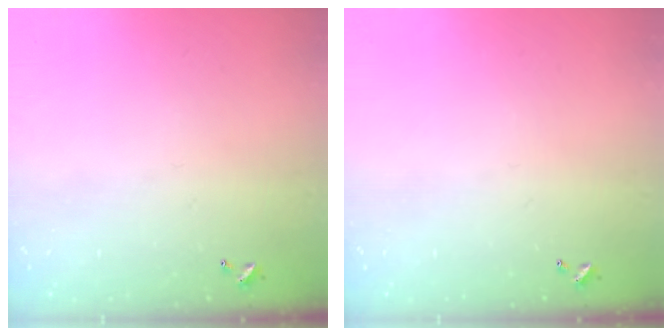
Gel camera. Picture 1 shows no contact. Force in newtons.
{"total": 0.0}